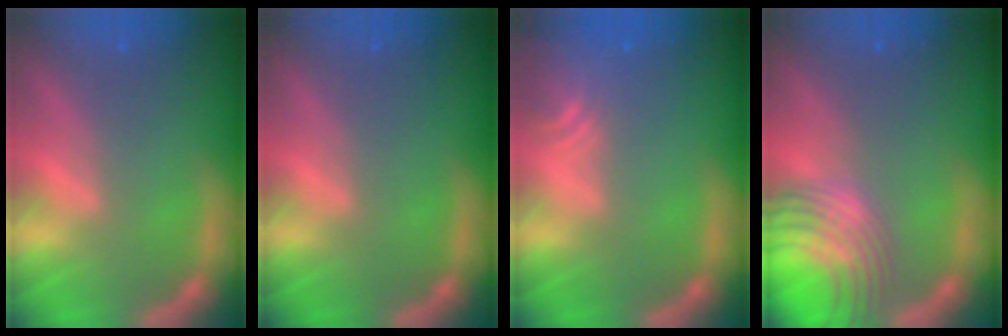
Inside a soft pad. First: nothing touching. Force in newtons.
{"total": 0.0}
{"total": 3.5}
{"total": 10.1}